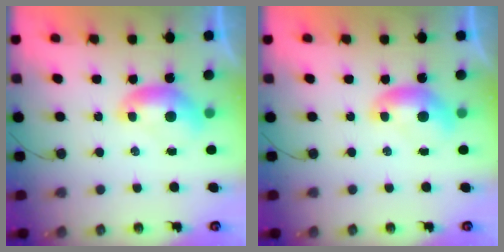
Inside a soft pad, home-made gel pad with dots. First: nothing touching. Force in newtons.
{"total": 0.0}